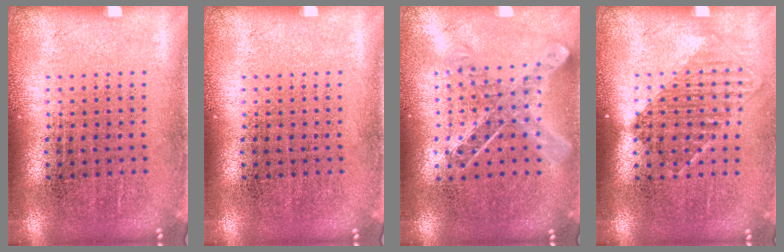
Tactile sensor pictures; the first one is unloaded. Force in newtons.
{"total": 0.0}
{"total": 0.8, "press": 0.8, "slide": 0.0}
{"total": 1.3, "press": 1.1, "slide": 0.7}